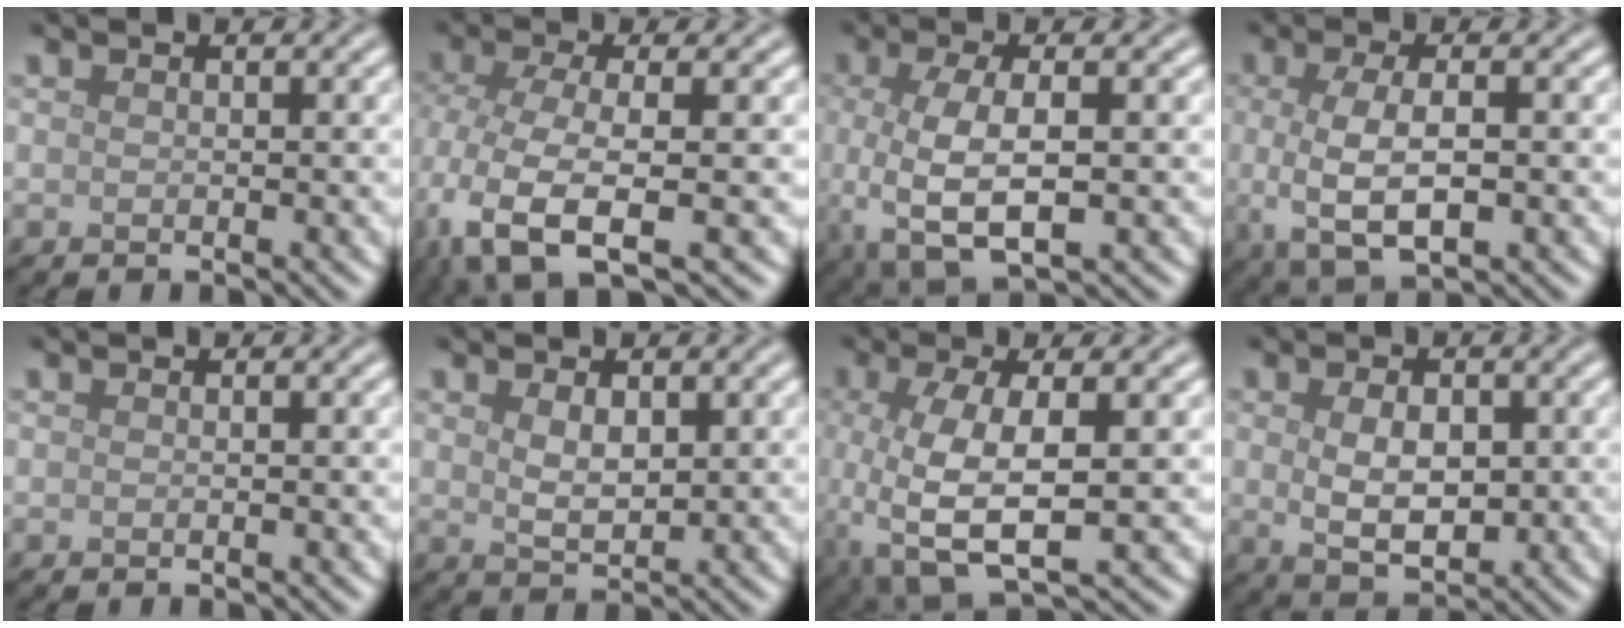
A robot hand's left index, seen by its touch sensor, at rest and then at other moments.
{"total": 8.3, "force": [-3.6, 3.4, 6.6], "torque": [-0.151, -0.017, -0.071]}
{"total": 6.3, "force": [-1.0, 2.6, 5.7], "torque": [-0.124, -0.016, -0.015]}
{"total": 5.6, "force": [-0.7, 2.3, 5.0], "torque": [-0.103, -0.010, -0.011]}
{"total": 0.0}
{"total": 2.4, "force": [0.8, 1.4, 1.8], "torque": [-0.039, -0.004, 0.021]}
{"total": 7.4, "force": [-1.4, 2.9, 6.6], "torque": [-0.152, -0.011, -0.025]}
{"total": 4.4, "force": [0.2, 2.7, 3.5], "torque": [-0.063, -0.005, 0.009]}